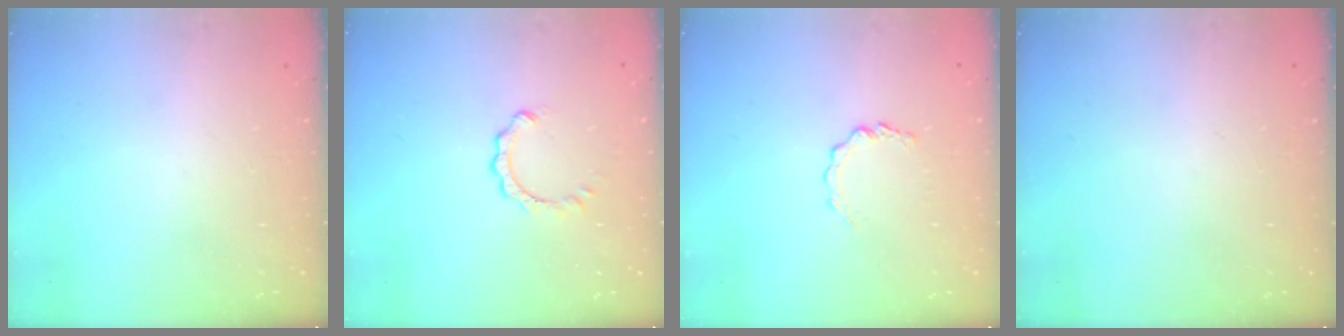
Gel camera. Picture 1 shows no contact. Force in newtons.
{"total": 1.1, "press": 1.1, "slide": 0.1}
{"total": 3.2, "press": 3.2, "slide": 0.3}
{"total": 0.0}